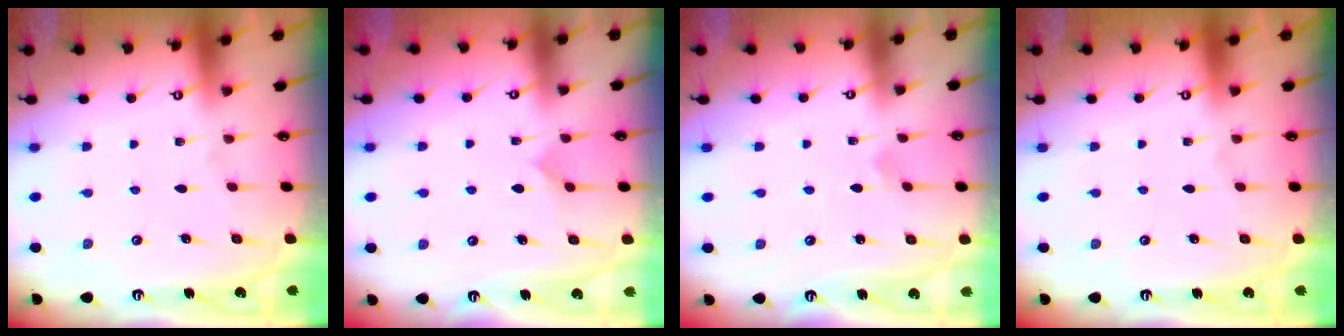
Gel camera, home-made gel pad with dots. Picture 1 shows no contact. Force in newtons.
{"total": 6.1, "press": 6.1, "slide": 0.4}
{"total": 1.5, "press": 1.5, "slide": 0.1}
{"total": 0.0}